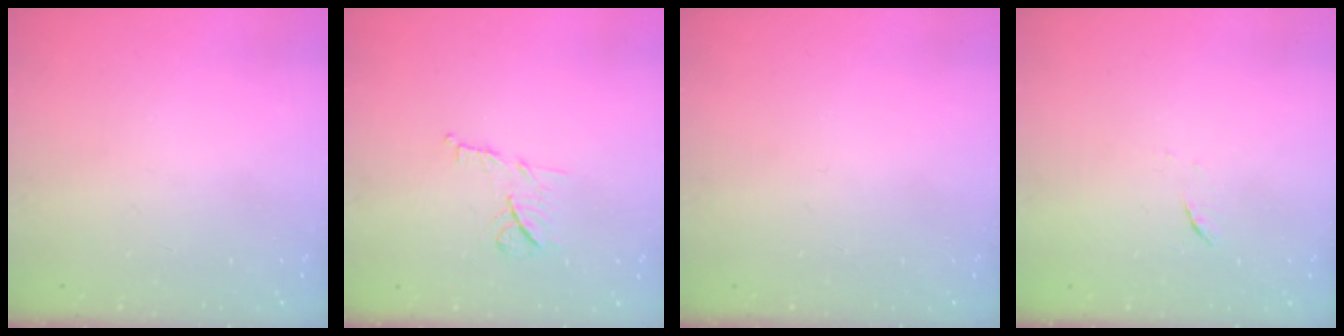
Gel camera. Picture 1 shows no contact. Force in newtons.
{"total": 7.1, "press": 7.0, "slide": 1.0}
{"total": 0.0}
{"total": 4.5, "press": 4.5, "slide": 0.7}